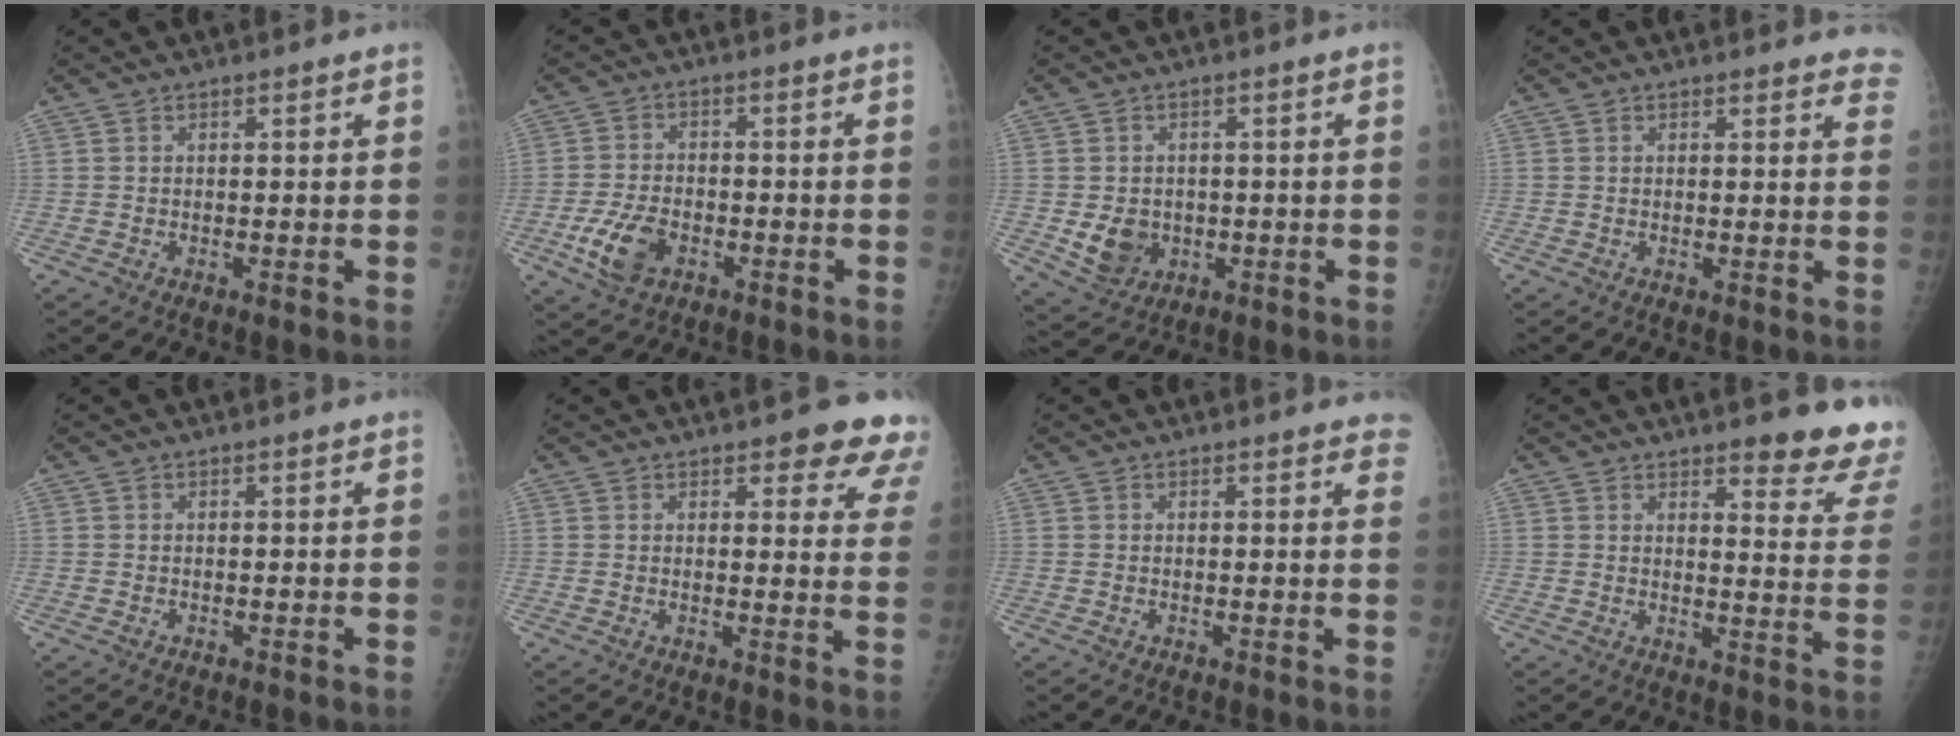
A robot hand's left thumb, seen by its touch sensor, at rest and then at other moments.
{"total": 7.5, "force": [-3.2, 4.6, 4.9], "torque": [-0.095, 0.011, -0.056]}
{"total": 6.2, "force": [-1.0, 5.3, 3.0], "torque": [-0.029, 0.002, -0.001]}
{"total": 4.7, "force": [4.3, 1.7, 1.1], "torque": [0.022, -0.019, 0.022]}
{"total": 0.0}
{"total": 10.4, "force": [8.1, 3.6, 5.5], "torque": [-0.015, -0.039, 0.072]}
{"total": 3.2, "force": [2.8, 1.2, 1.2], "torque": [0.014, -0.008, 0.014]}
{"total": 12.5, "force": [11.1, 2.0, 5.3], "torque": [-0.031, -0.096, 0.113]}